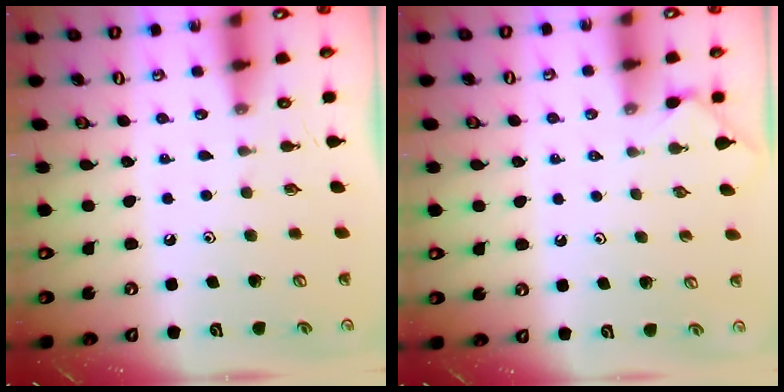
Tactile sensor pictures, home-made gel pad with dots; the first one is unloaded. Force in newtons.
{"total": 2.3, "press": 2.3, "slide": 0.4}